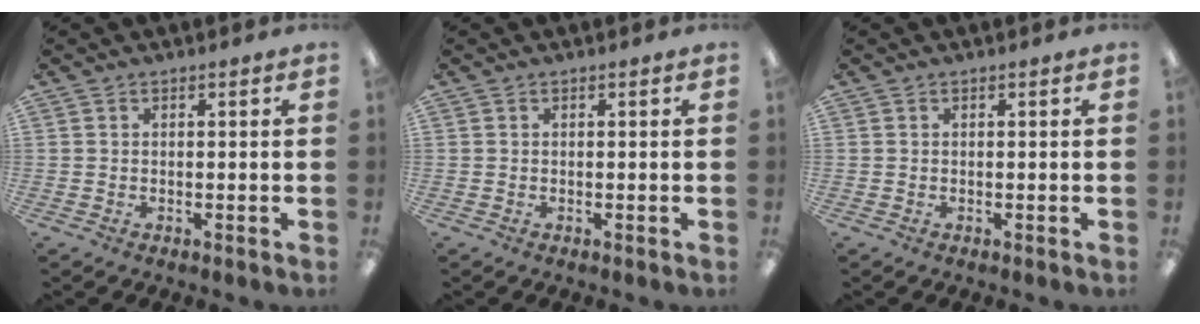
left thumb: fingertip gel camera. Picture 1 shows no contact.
{"total": 0.0}
{"total": 0.0}